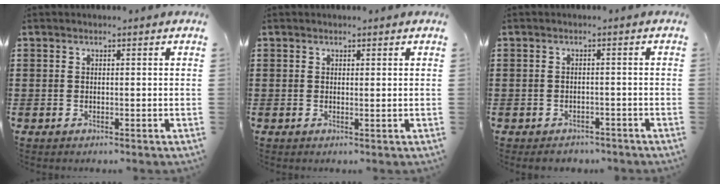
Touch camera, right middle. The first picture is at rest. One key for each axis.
{"total": 0.6, "fx": 0.4, "fy": -0.1, "fz": 0.4, "tx": -0.008, "ty": -0.004, "tz": 0.008}
{"total": 1.4, "fx": -1.4, "fy": 0.4, "fz": 0.1, "tx": -0.009, "ty": -0.001, "tz": -0.029}